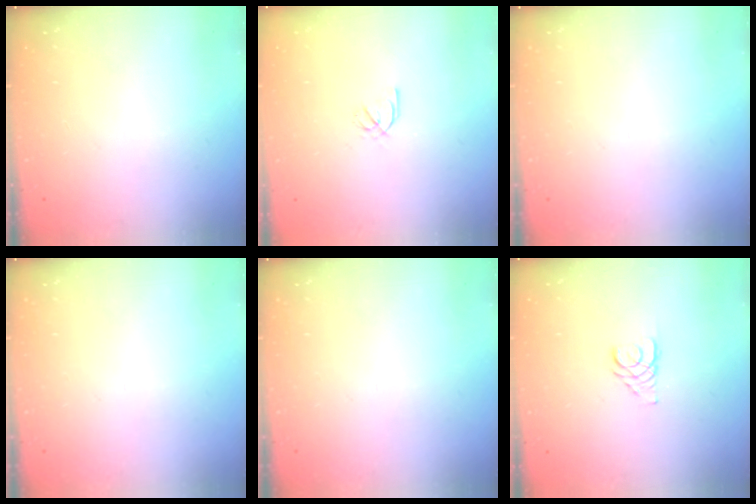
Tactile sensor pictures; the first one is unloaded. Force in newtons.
{"total": 2.1, "press": 1.9, "slide": 0.8}
{"total": 0.0}
{"total": 0.0}
{"total": 0.0}
{"total": 2.9, "press": 2.9, "slide": 0.3}